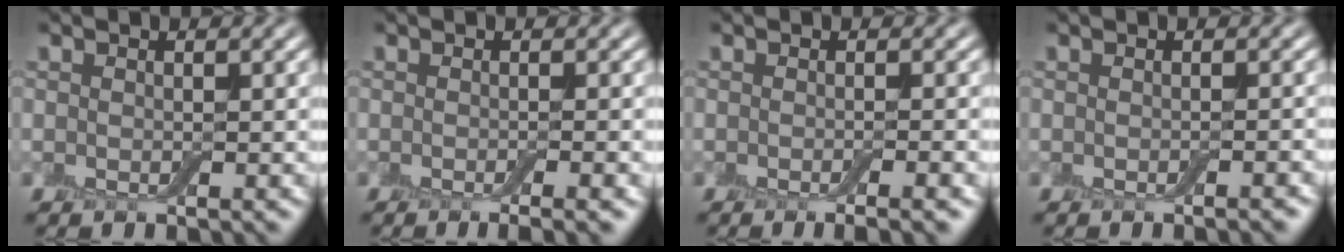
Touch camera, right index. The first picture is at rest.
{"total": 3.0, "force": [-1.3, 0.8, 2.6], "torque": [-0.021, -0.001, -0.018]}
{"total": 3.2, "force": [-1.5, 0.8, 2.7], "torque": [-0.023, 0.000, -0.020]}
{"total": 1.0, "force": [-0.6, 0.2, 0.8], "torque": [-0.006, 0.001, -0.010]}